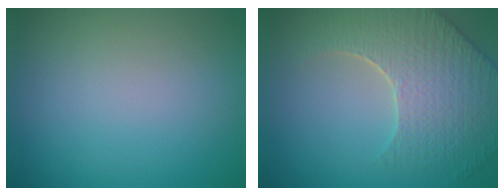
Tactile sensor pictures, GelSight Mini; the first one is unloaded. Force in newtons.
{"total": 7.2, "press": 5.6, "slide": 4.6}